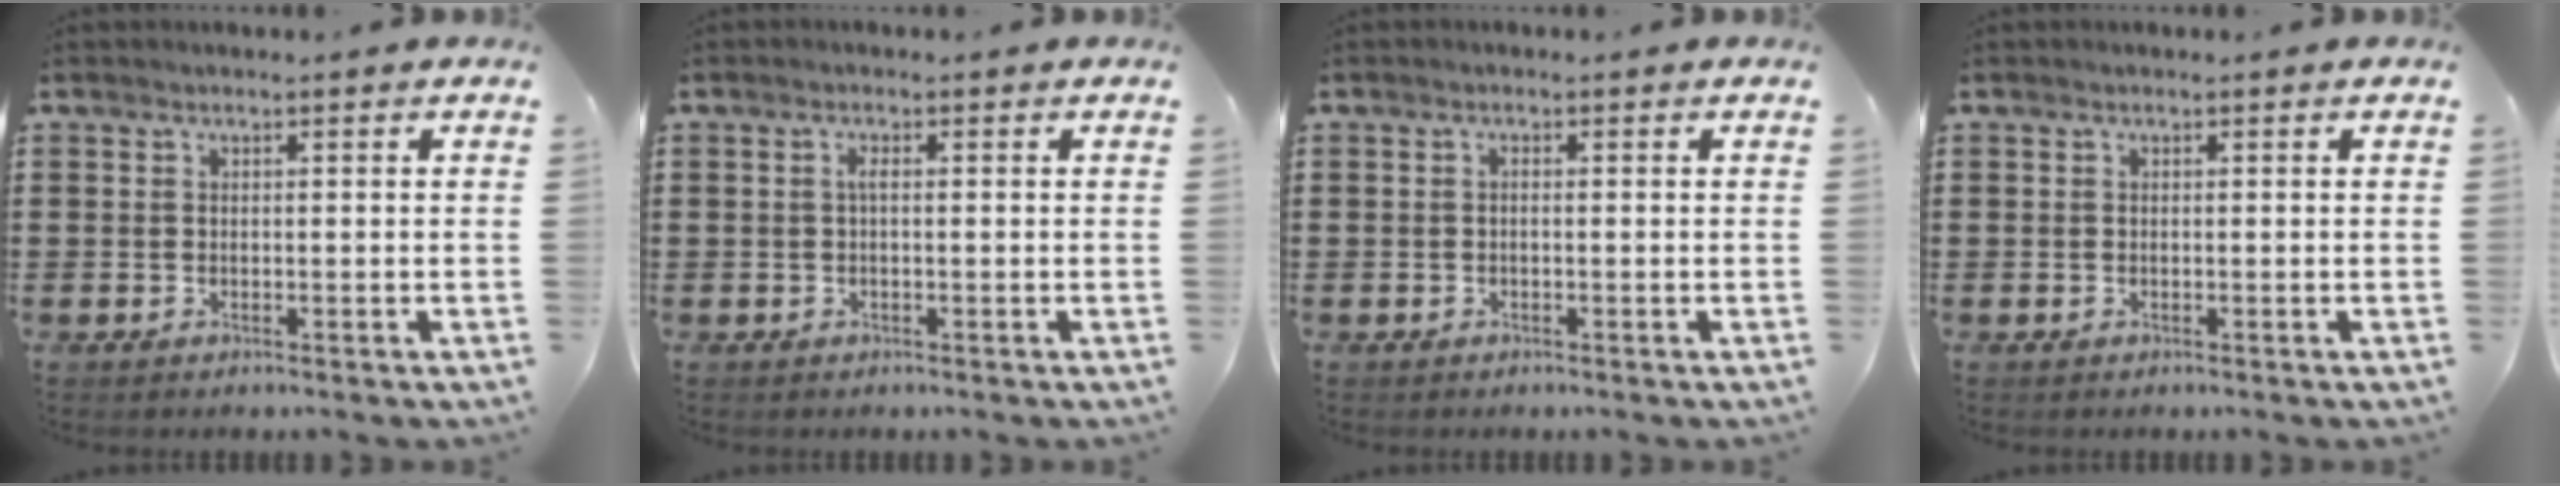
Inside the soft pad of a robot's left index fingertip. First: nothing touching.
{"total": 1.1, "force": [0.0, 0.3, 1.1], "torque": [-0.021, 0.002, 0.000]}
{"total": 0.6, "force": [-0.2, 0.1, 0.5], "torque": [-0.011, -0.004, -0.003]}
{"total": 0.0}